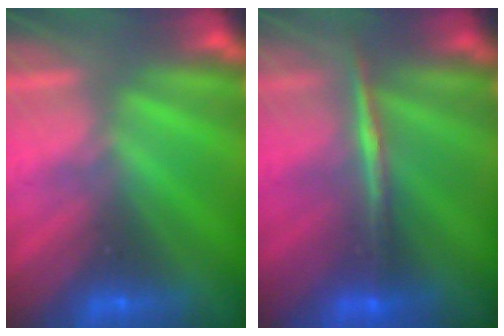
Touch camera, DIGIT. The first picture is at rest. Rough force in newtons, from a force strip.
{"total": 1.9}